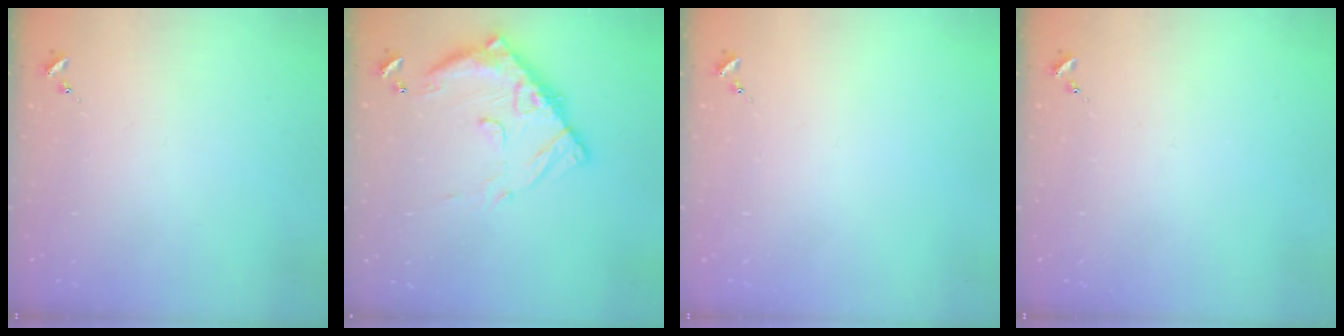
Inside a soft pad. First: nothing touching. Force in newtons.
{"total": 14.4, "press": 14.4, "slide": 1.3}
{"total": 0.0}
{"total": 0.0}